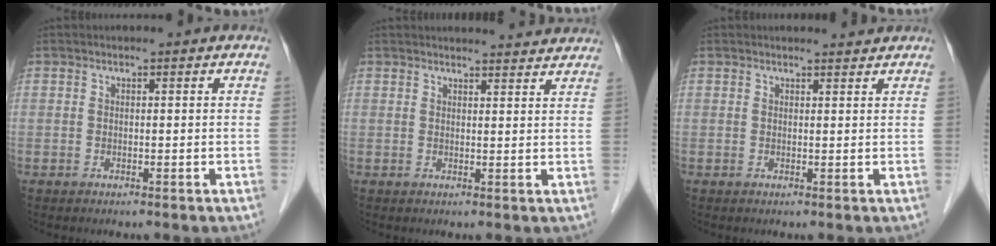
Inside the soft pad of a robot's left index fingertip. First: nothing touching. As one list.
[{"total": 8.8, "force": [8.6, 0.7, 2.0], "torque": [-0.017, 0.010, 0.084]}, {"total": 1.7, "force": [1.7, 0.0, 0.0], "torque": [-0.008, -0.002, 0.022]}]